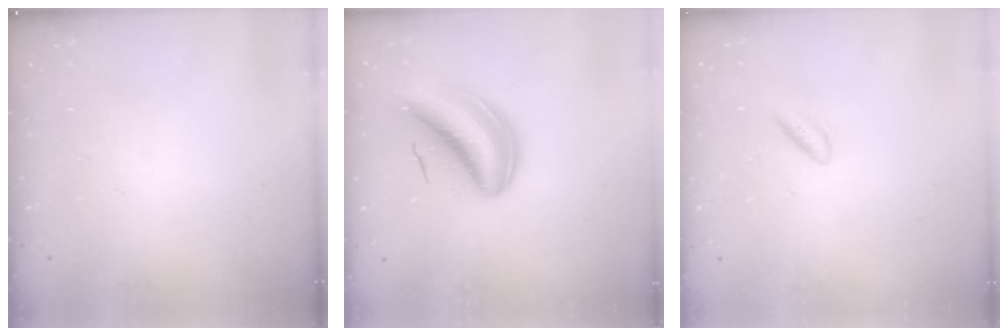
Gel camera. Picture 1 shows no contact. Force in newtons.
{"total": 8.1, "press": 7.6, "slide": 2.7}
{"total": 2.5, "press": 2.1, "slide": 1.2}